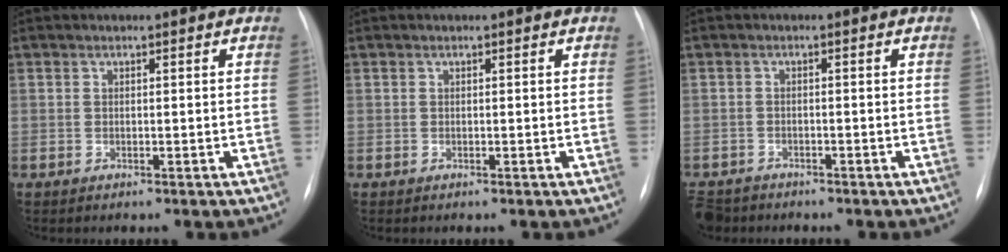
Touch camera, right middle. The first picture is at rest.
{"total": 0.0}
{"total": 5.0, "force": [-4.3, 2.6, 0.6], "torque": [-0.015, -0.008, -0.076]}